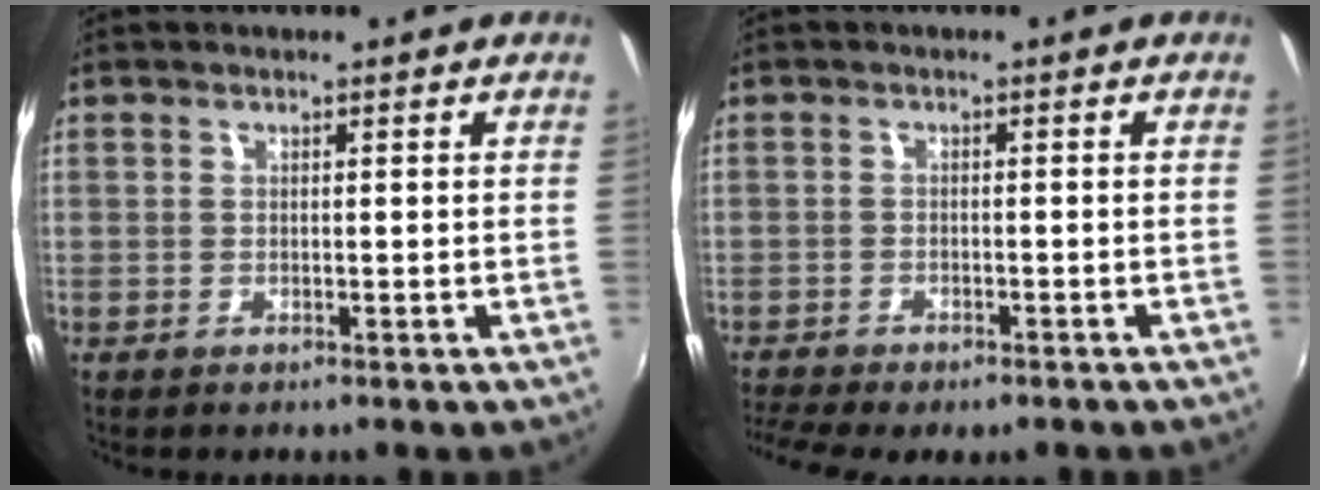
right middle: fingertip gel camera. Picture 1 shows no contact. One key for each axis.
{"total": 7.7, "fx": -6.4, "fy": 2.0, "fz": 3.9, "tx": -0.102, "ty": -0.035, "tz": -0.105}